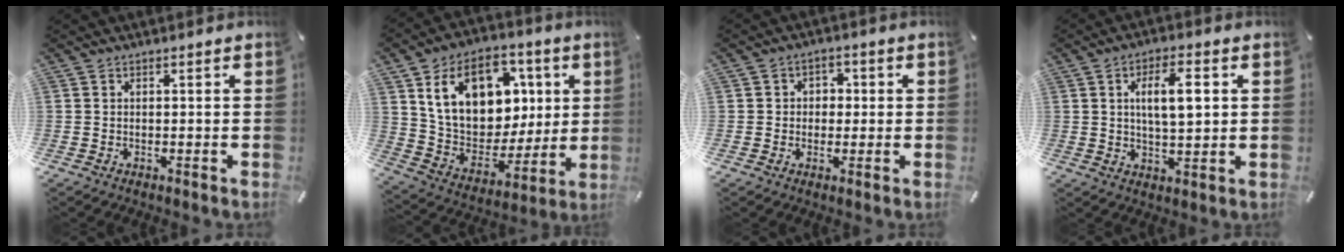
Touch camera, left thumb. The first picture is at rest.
{"total": 19.0, "force": [6.6, 14.3, 10.7], "torque": [-0.188, -0.009, 0.130]}
{"total": 3.4, "force": [-0.5, 3.3, 1.0], "torque": [-0.016, 0.011, -0.014]}
{"total": 9.2, "force": [2.2, 3.7, 8.2], "torque": [-0.146, -0.001, 0.029]}